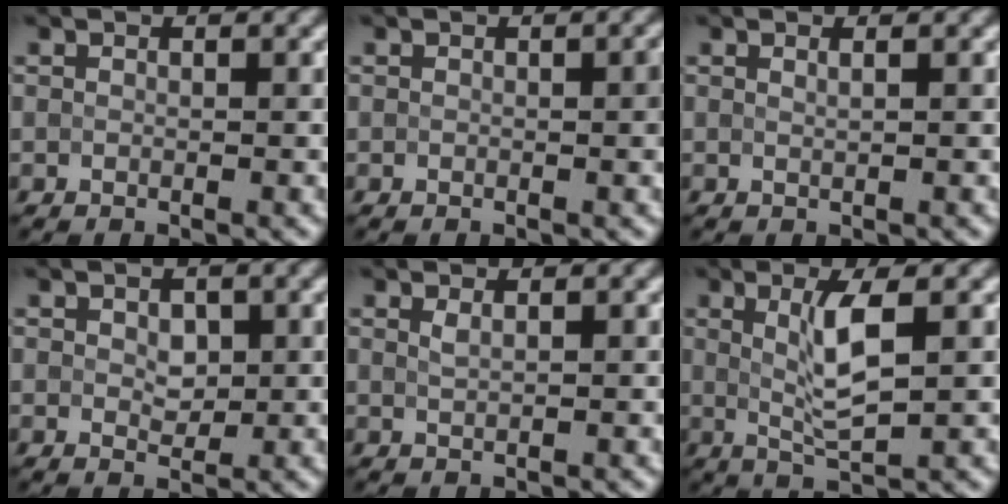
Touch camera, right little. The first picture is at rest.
{"total": 0.9, "force": [-0.1, 0.2, 0.9], "torque": [-0.011, 0.001, 0.001]}
{"total": 0.6, "force": [0.4, 0.0, 0.4], "torque": [-0.007, 0.001, 0.006]}
{"total": 1.6, "force": [0.4, 1.1, 1.2], "torque": [-0.022, -0.002, 0.007]}
{"total": 0.8, "force": [0.6, 0.0, 0.5], "torque": [-0.014, 0.002, 0.012]}
{"total": 4.0, "force": [0.9, 0.7, 3.8], "torque": [-0.077, -0.003, 0.020]}